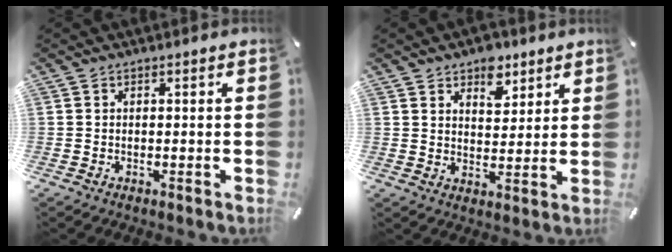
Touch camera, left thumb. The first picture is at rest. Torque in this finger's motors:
{"motor_torque": [1.00, 0.39, 0.31, -0.03, -0.01]}